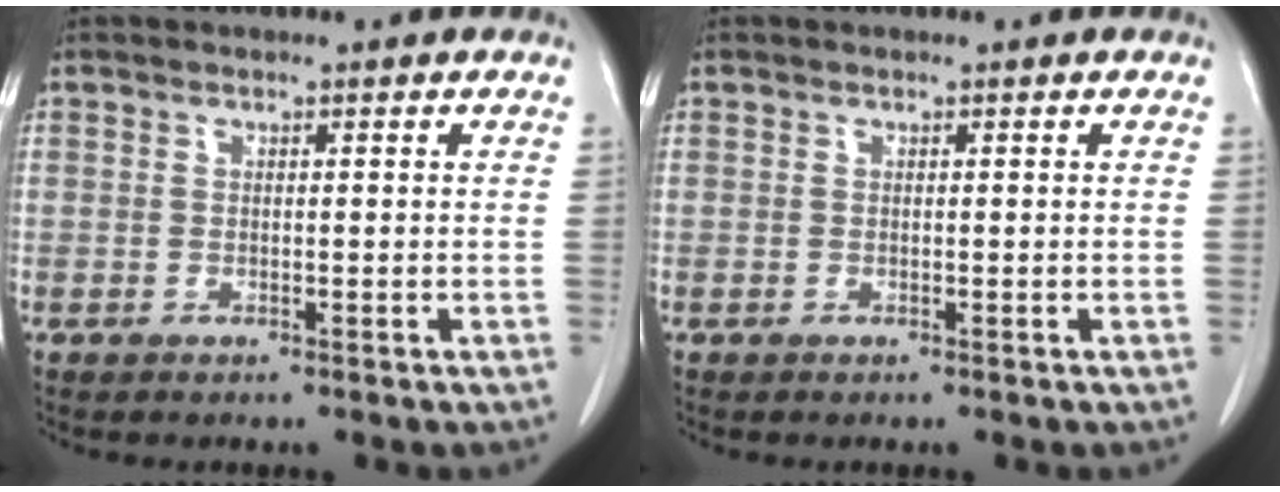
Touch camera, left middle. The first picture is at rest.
{"total": 0.0}